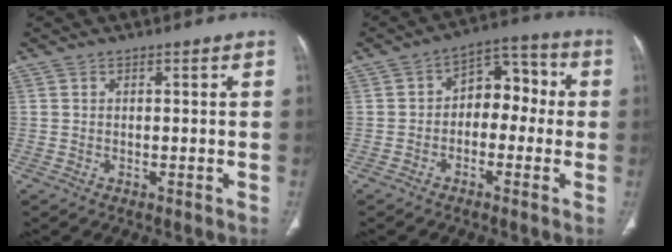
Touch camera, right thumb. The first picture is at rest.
{"total": 8.8, "force": [-0.7, 6.0, 6.3], "torque": [-0.046, 0.045, -0.027]}